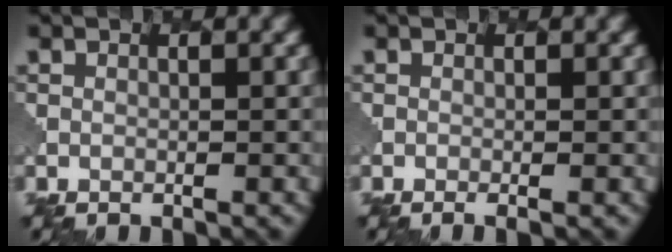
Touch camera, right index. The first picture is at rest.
{"total": 1.1, "force": [-0.3, 0.4, 1.0], "torque": [-0.006, -0.002, -0.005]}